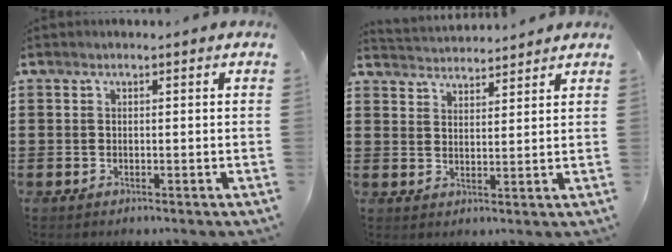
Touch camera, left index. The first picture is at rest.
{"total": 3.0, "force": [3.0, -0.1, -0.4], "torque": [-0.002, -0.014, 0.054]}